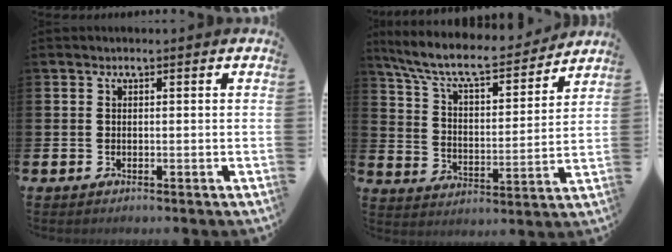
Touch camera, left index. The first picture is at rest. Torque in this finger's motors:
{"motor_torque": [1.08, -1.06, 0.38, 0.21]}